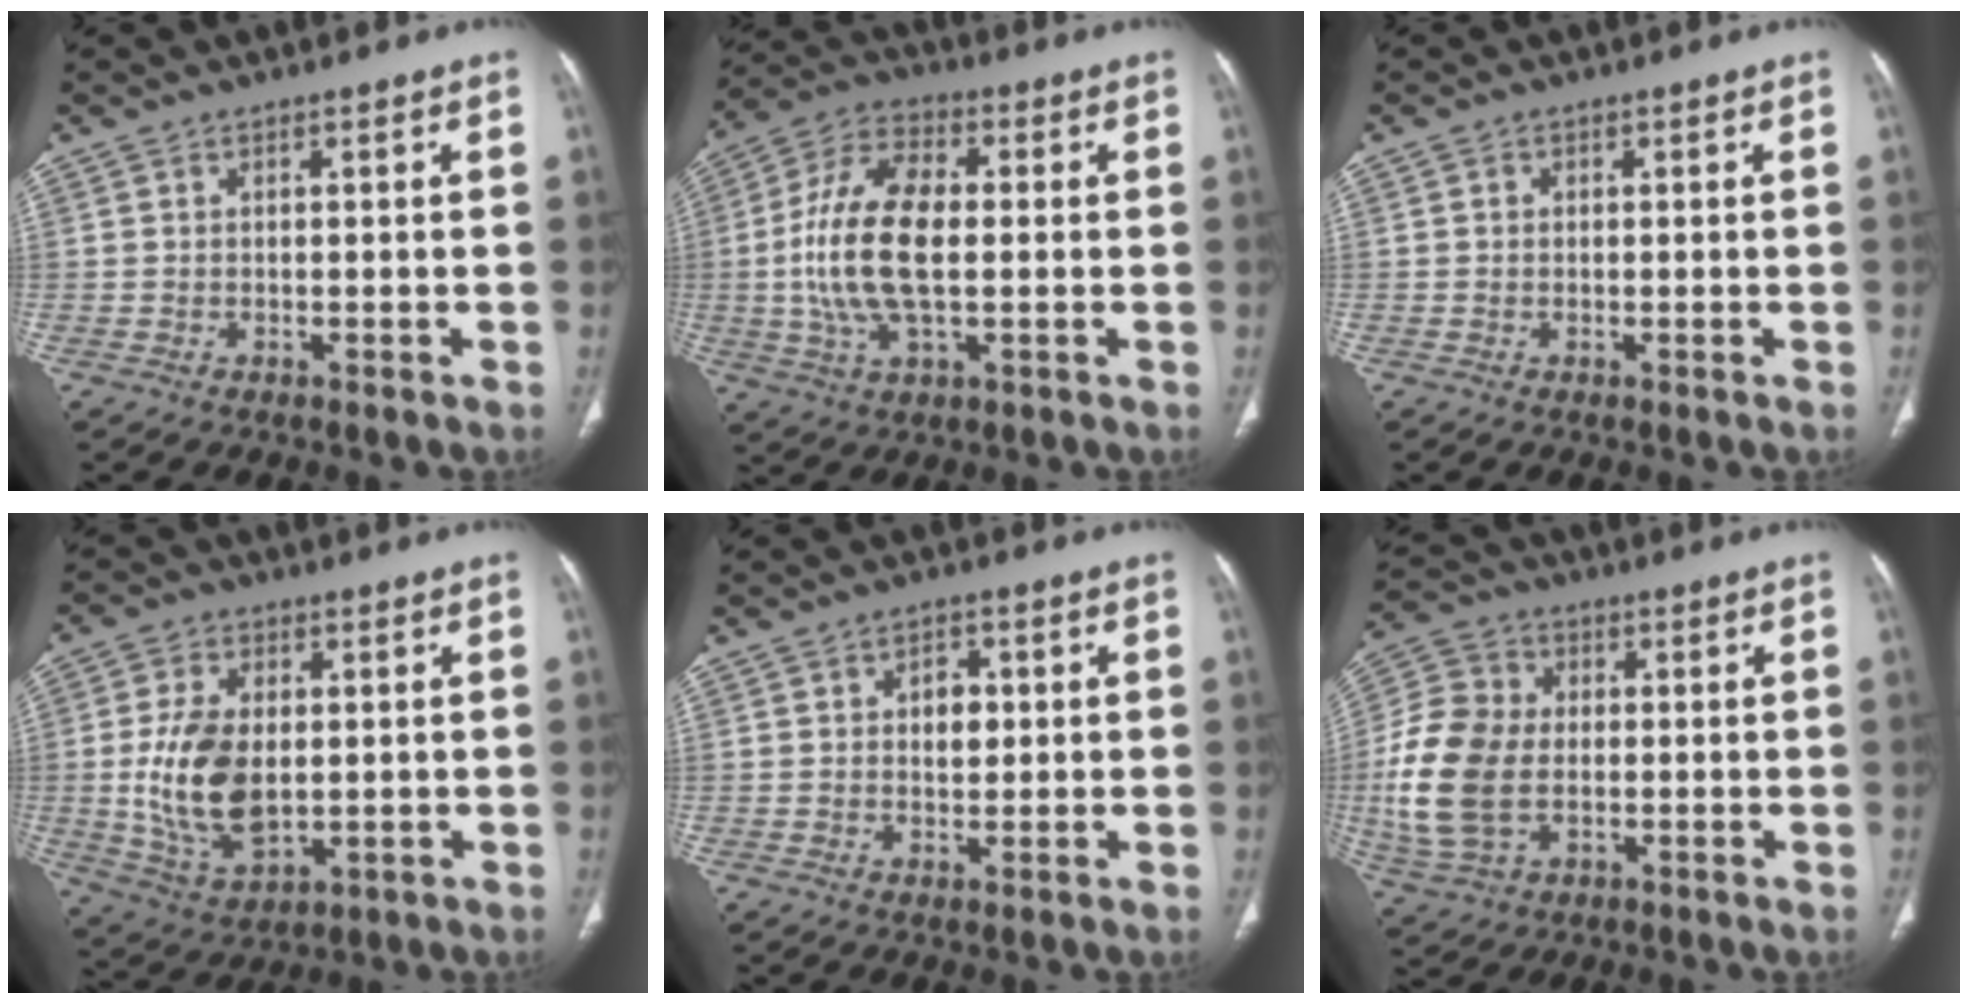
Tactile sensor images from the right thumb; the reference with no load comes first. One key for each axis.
{"total": 15.8, "fx": -0.2, "fy": 7.9, "fz": 13.7, "tx": -0.279, "ty": 0.014, "tz": -0.006}
{"total": 0.7, "fx": 0.1, "fy": 0.6, "fz": 0.1, "tx": 0.002, "ty": 0.002, "tz": 0.001}
{"total": 13.4, "fx": -0.1, "fy": 8.1, "fz": 10.7, "tx": -0.198, "ty": -0.009, "tz": 0.011}
{"total": 4.1, "fx": 0.6, "fy": 2.9, "fz": 2.9, "tx": -0.020, "ty": 0.001, "tz": 0.008}
{"total": 15.5, "fx": -1.3, "fy": 10.7, "fz": 11.1, "tx": -0.236, "ty": 0.011, "tz": -0.021}